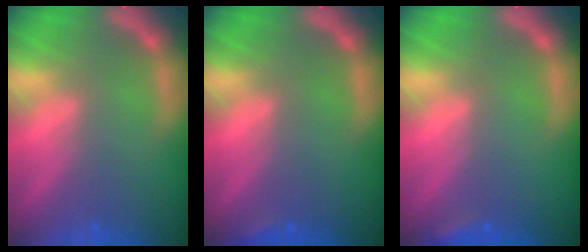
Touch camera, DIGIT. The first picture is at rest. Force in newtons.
{"total": 0.9}
{"total": 1.4}